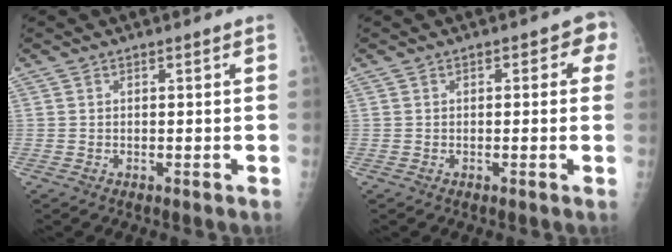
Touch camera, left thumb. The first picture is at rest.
{"total": 3.8, "force": [0.8, 2.1, 3.0], "torque": [-0.007, 0.006, -0.001]}